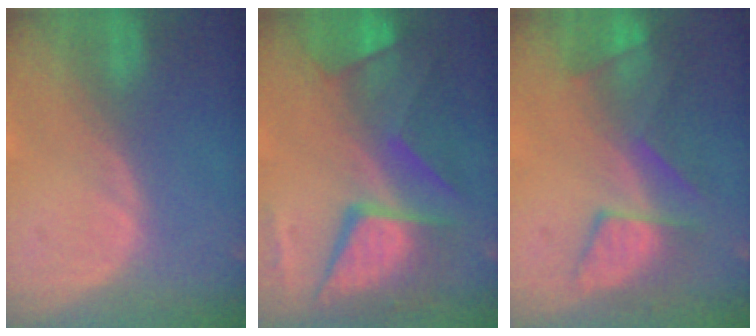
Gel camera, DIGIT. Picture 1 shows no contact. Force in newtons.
{"total": 11.6, "press": 11.6, "slide": 1.4}
{"total": 8.1, "press": 7.6, "slide": 2.7}